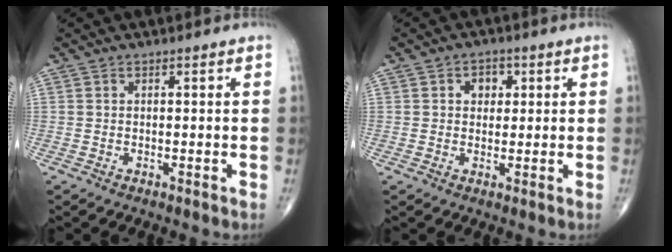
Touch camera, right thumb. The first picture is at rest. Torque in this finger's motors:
{"motor_torque": [-0.03, 0.16, 0.20, -0.04, 0.00]}